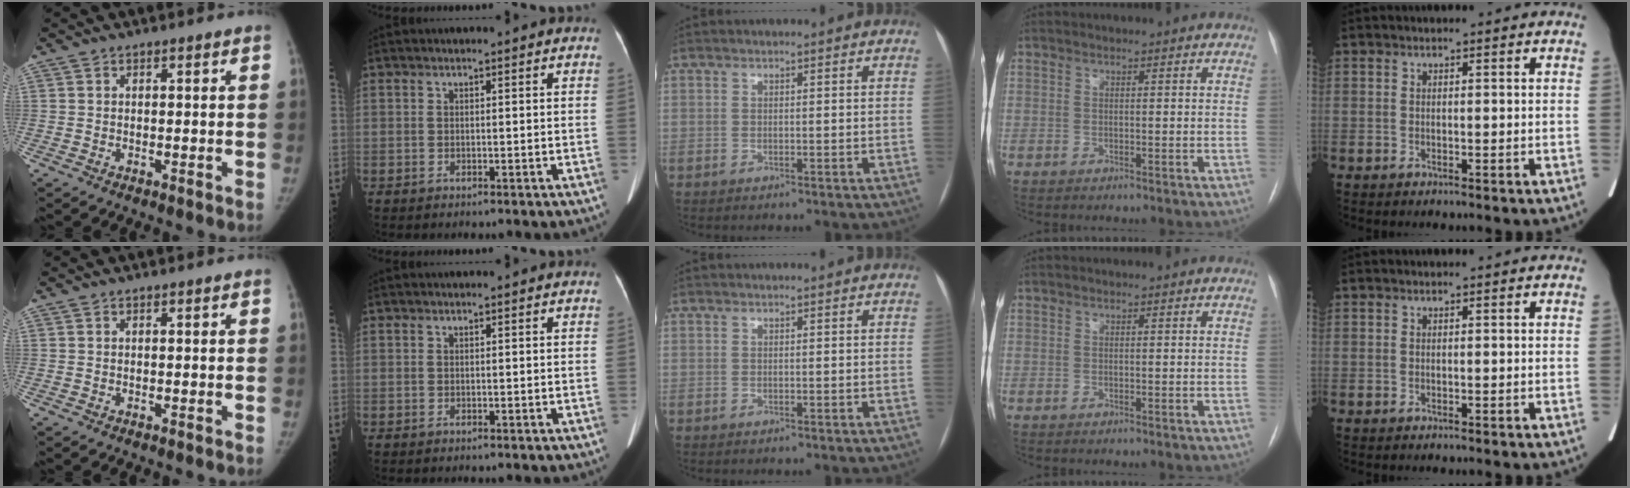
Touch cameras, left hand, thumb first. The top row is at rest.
{}